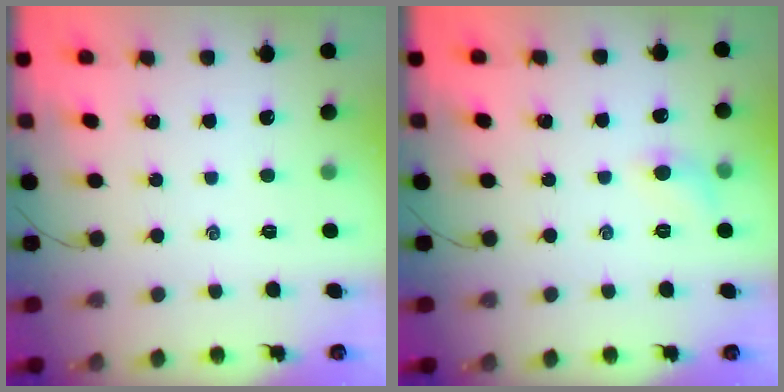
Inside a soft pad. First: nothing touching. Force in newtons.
{"total": 6.3, "press": 6.0, "slide": 1.8}